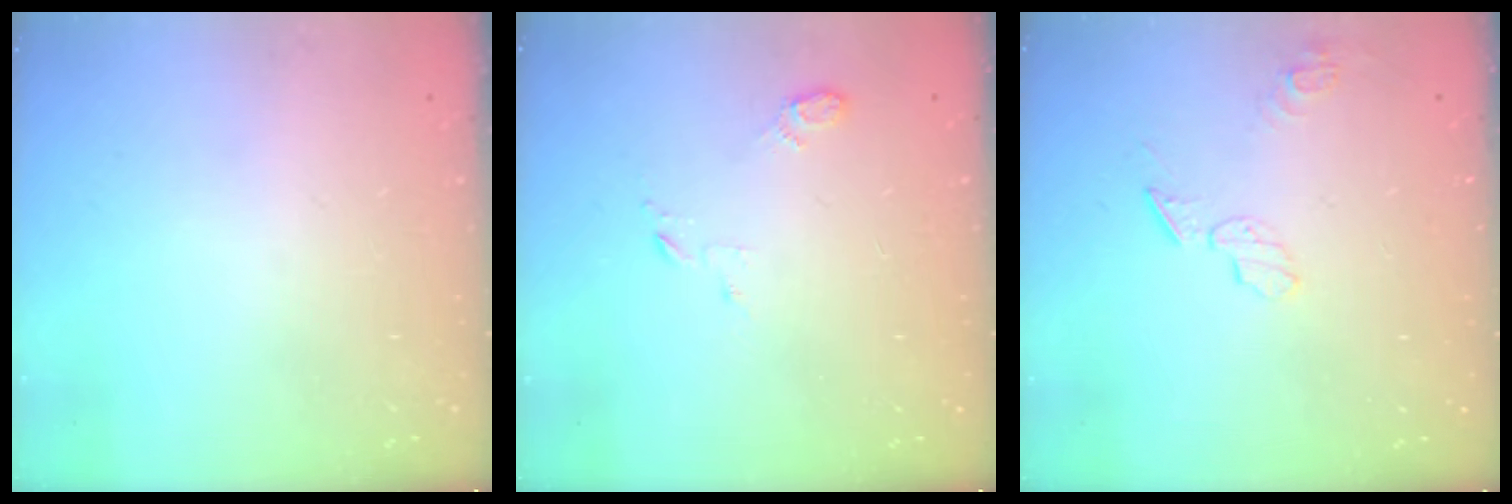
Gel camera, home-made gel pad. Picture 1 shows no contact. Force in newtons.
{"total": 3.8, "press": 3.7, "slide": 0.8}
{"total": 6.0, "press": 6.0, "slide": 0.7}